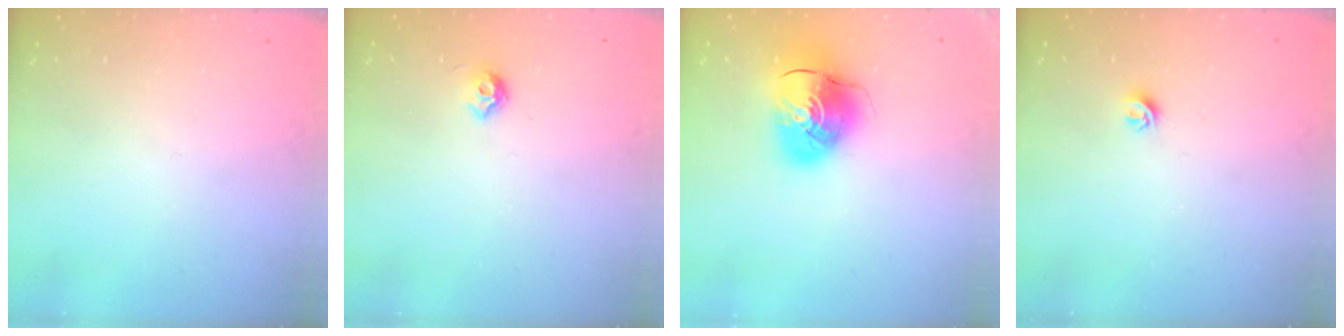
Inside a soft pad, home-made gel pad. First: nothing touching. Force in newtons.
{"total": 6.1, "press": 6.0, "slide": 0.9}
{"total": 10.8, "press": 10.6, "slide": 1.6}
{"total": 4.2, "press": 4.1, "slide": 0.7}